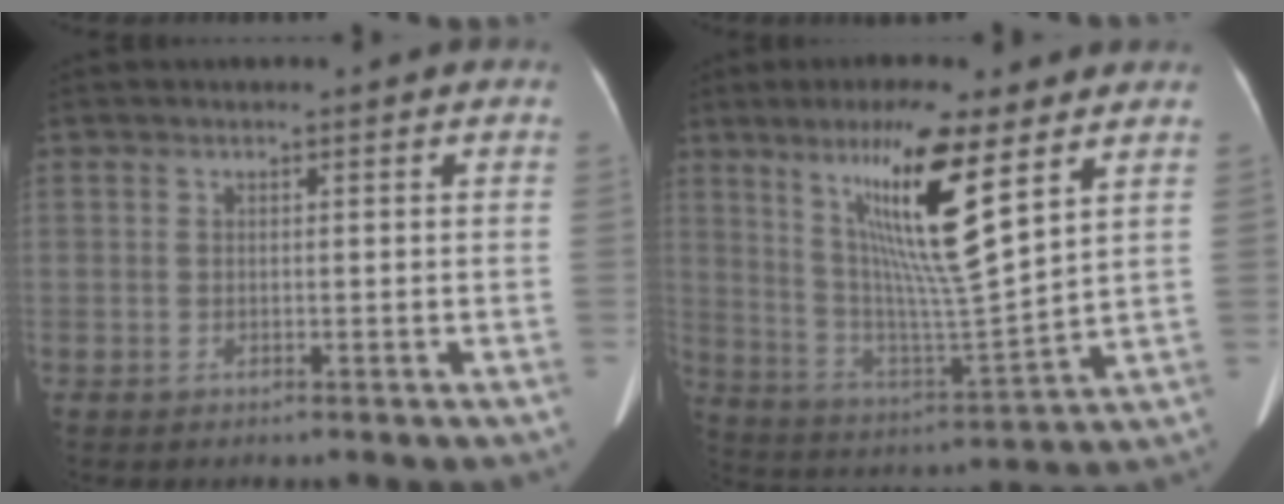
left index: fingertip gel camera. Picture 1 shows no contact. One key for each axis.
{"total": 16.1, "fx": 8.1, "fy": 0.7, "fz": 13.9, "tx": -0.264, "ty": -0.011, "tz": 0.144}